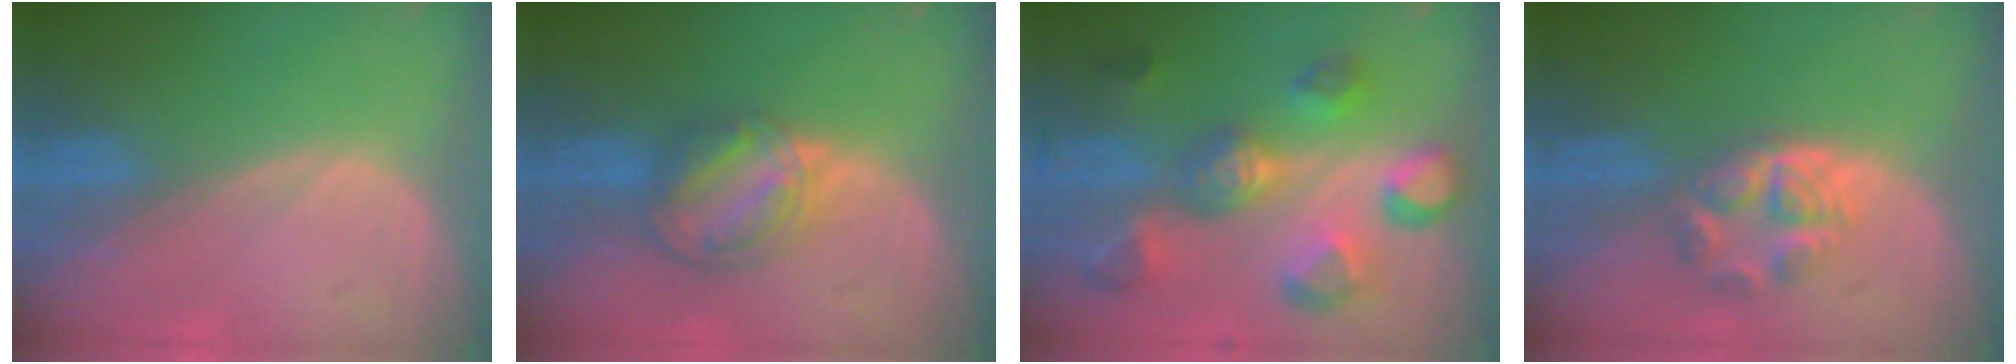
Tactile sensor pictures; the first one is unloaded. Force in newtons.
{"total": 7.4, "press": 6.6, "slide": 3.2}
{"total": 10.5, "press": 9.8, "slide": 3.8}
{"total": 6.1, "press": 5.1, "slide": 3.3}